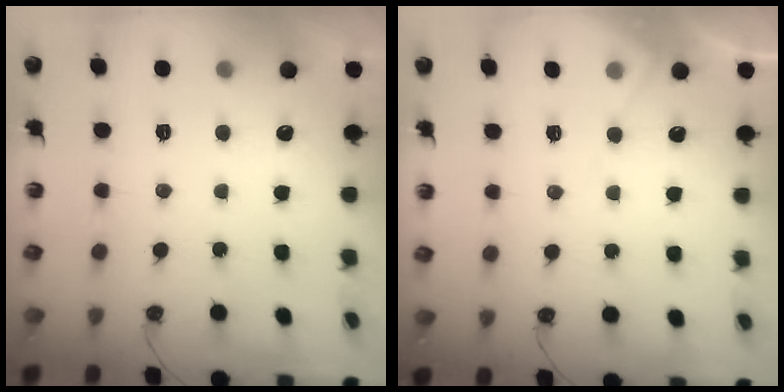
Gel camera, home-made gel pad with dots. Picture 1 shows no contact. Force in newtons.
{"total": 6.1, "press": 6.1, "slide": 0.8}